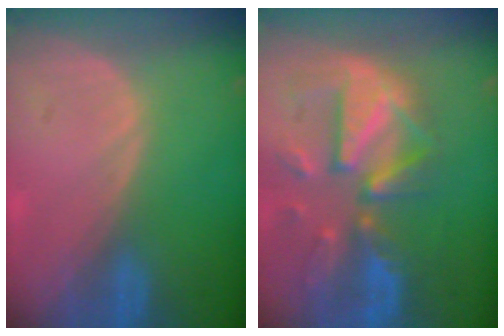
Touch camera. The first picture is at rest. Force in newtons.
{"total": 12.1, "press": 10.4, "slide": 6.2}